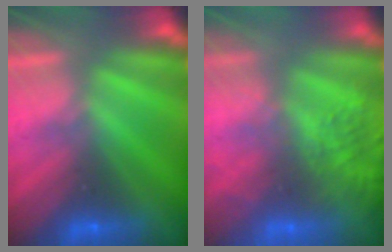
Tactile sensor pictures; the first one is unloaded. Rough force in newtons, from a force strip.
{"total": 9.6}